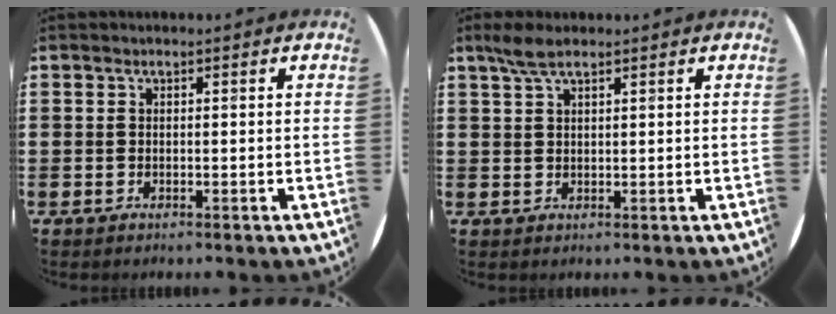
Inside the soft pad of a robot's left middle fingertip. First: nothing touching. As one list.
[{"total": 3.0, "force": [2.2, 0.7, 1.9], "torque": [-0.041, 0.005, 0.039]}]